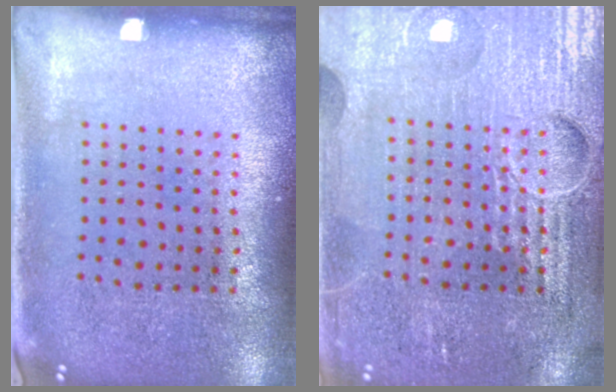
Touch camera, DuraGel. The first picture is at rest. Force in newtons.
{"total": 4.2, "press": 4.2, "slide": 0.4}